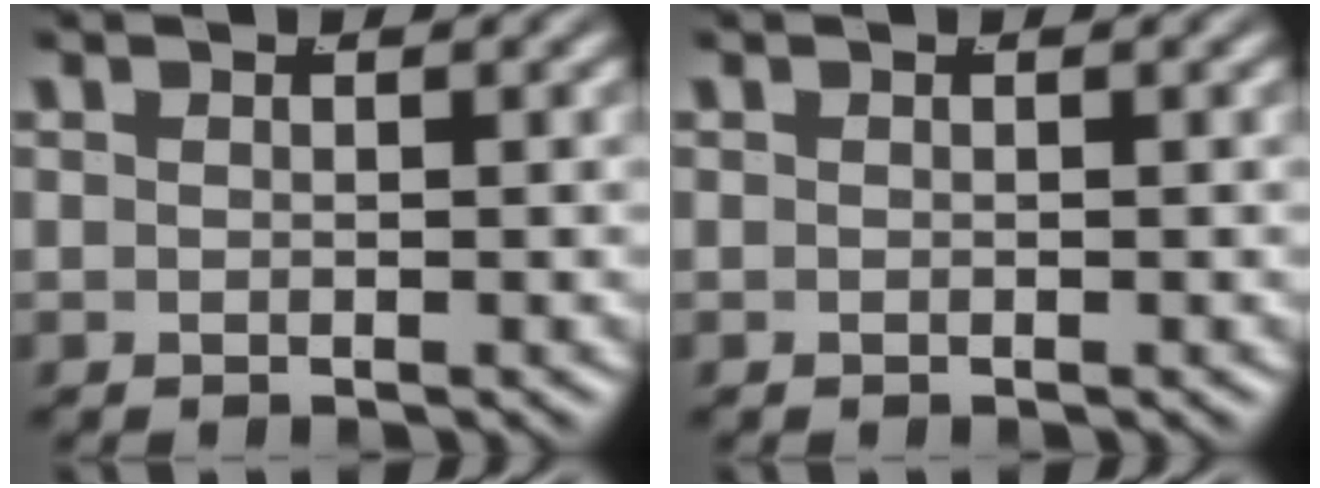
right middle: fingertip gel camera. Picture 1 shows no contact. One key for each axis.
{"total": 0.0}